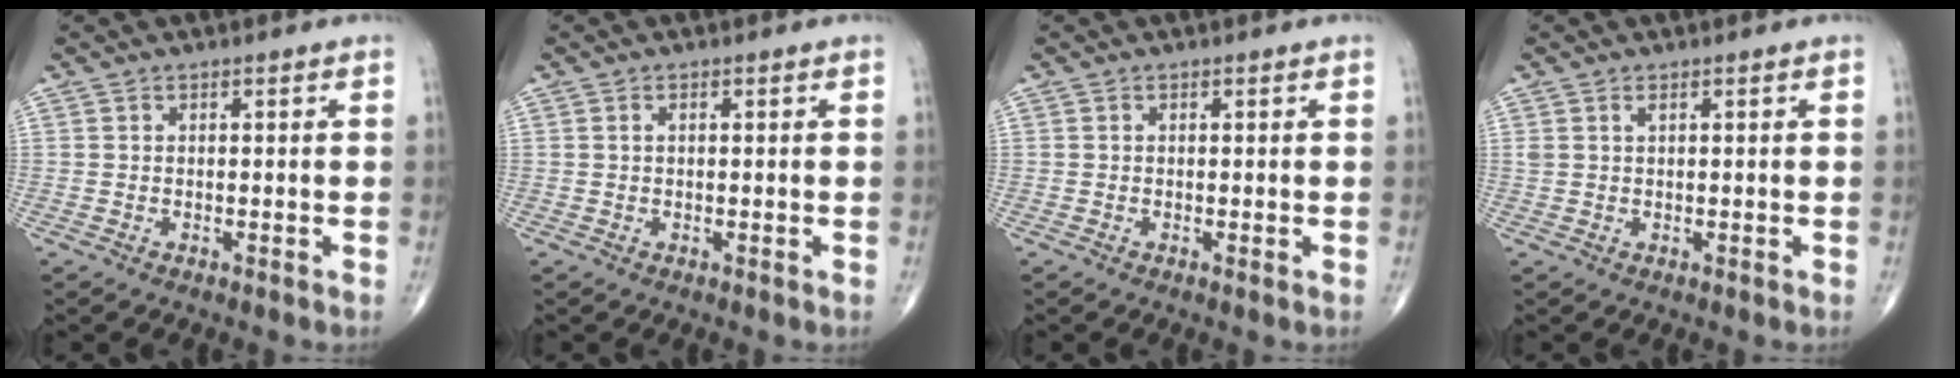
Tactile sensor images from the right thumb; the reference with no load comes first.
{"total": 0.6, "force": [0.2, 0.3, 0.5], "torque": [-0.012, 0.003, 0.003]}
{"total": 0.0}
{"total": 1.0, "force": [0.6, 0.4, 0.7], "torque": [-0.018, 0.008, 0.014]}